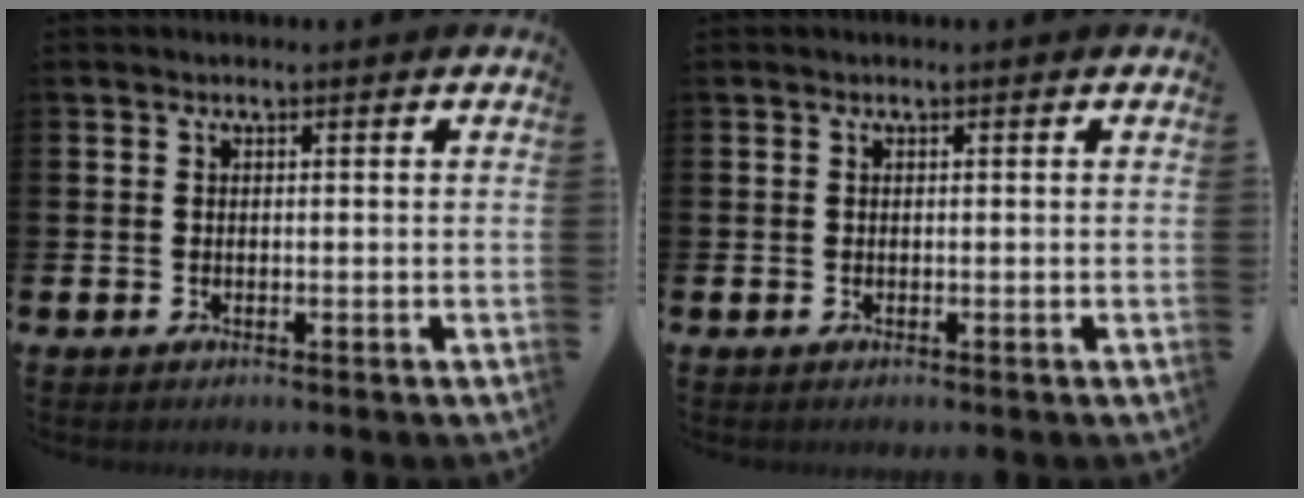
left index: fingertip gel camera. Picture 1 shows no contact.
{"total": 0.0}